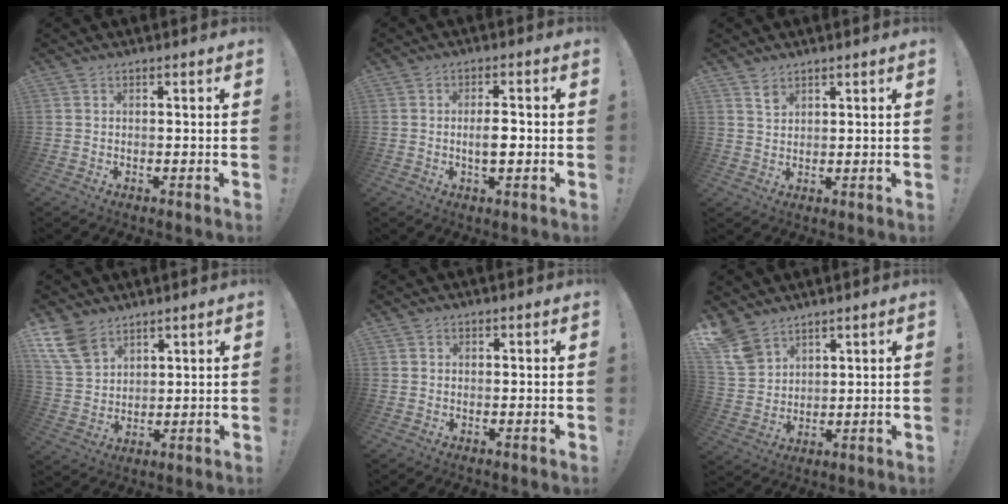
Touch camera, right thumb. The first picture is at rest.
{"total": 4.9, "force": [-0.8, 1.8, 4.5], "torque": [-0.069, -0.001, -0.018]}
{"total": 2.7, "force": [2.1, 1.4, 0.9], "torque": [-0.001, -0.017, 0.037]}
{"total": 10.3, "force": [7.2, 6.0, 4.4], "torque": [-0.103, -0.030, 0.145]}
{"total": 0.5, "force": [-0.2, 0.5, 0.1], "torque": [-0.001, 0.002, -0.004]}
{"total": 8.9, "force": [6.8, 5.0, 2.8], "torque": [-0.062, -0.041, 0.138]}